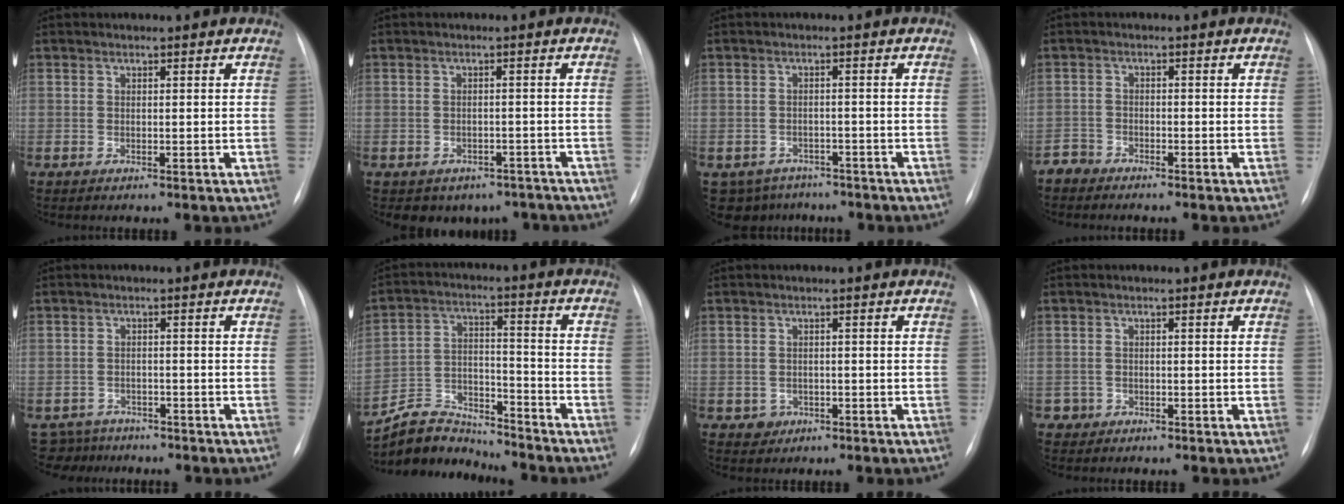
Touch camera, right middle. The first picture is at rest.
{"total": 6.4, "force": [-5.0, 4.0, 0.8], "torque": [0.002, 0.018, -0.055]}
{"total": 6.7, "force": [-5.0, 4.4, 0.6], "torque": [-0.007, 0.012, -0.062]}
{"total": 2.0, "force": [-1.9, 0.5, -0.5], "torque": [0.014, -0.004, -0.038]}
{"total": 4.6, "force": [-4.0, 2.0, -1.1], "torque": [0.025, 0.006, -0.066]}
{"total": 10.3, "force": [-10.1, 2.0, 0.0], "torque": [-0.006, 0.026, -0.186]}
{"total": 1.8, "force": [-0.8, 1.6, 0.2], "torque": [0.001, 0.007, -0.009]}
{"total": 1.2, "force": [-0.6, 1.0, -0.3], "torque": [0.004, 0.006, -0.011]}